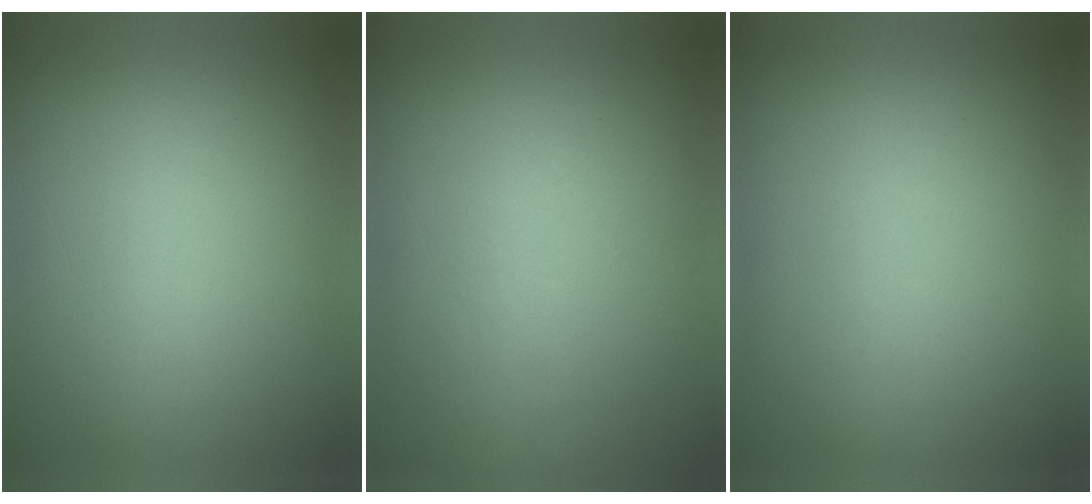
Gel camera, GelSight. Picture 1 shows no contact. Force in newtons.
{"total": 1.2}
{"total": 0.0}